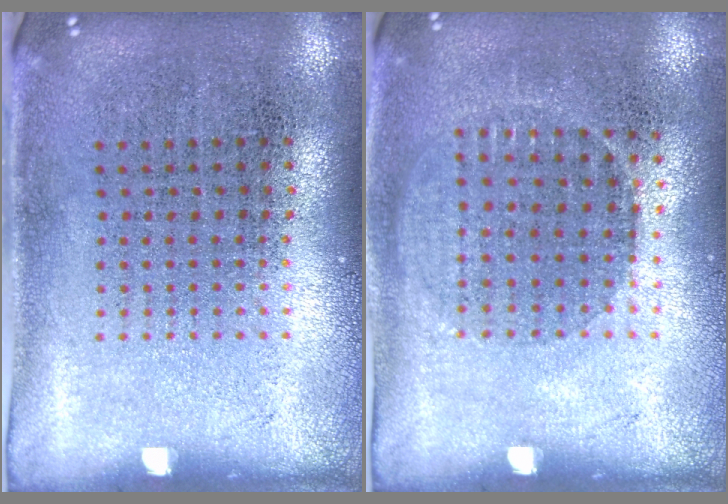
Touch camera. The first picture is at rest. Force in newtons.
{"total": 1.0, "press": 0.8, "slide": 0.5}